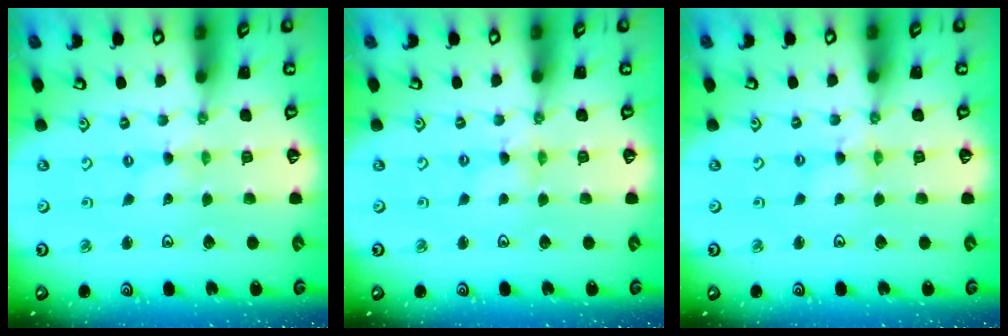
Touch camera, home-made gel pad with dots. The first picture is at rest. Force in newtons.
{"total": 1.3, "press": 1.3, "slide": 0.2}
{"total": 2.3, "press": 2.3, "slide": 0.3}